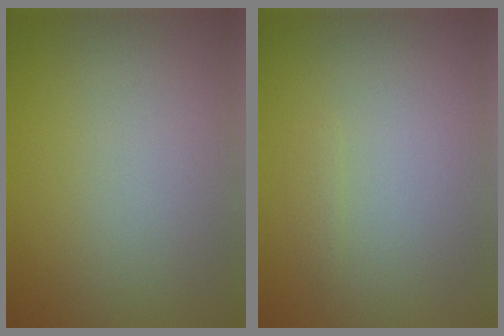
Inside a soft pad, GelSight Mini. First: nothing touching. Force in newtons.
{"total": 0.6, "press": 0.6, "slide": 0.1}